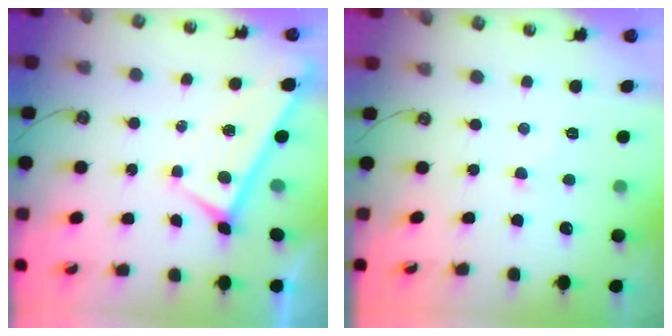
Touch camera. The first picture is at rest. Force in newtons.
{"total": 2.4, "press": 2.4, "slide": 0.3}